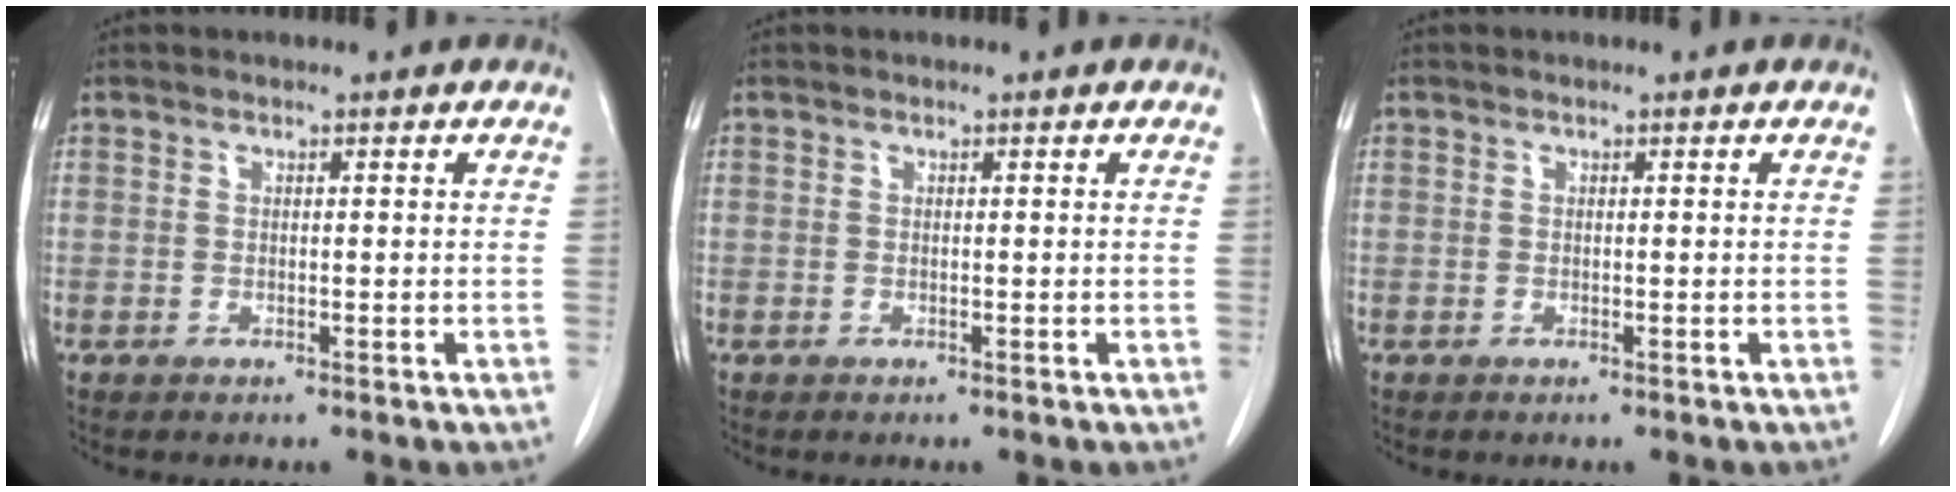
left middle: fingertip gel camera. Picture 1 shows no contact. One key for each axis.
{"total": 0.0}
{"total": 0.0}